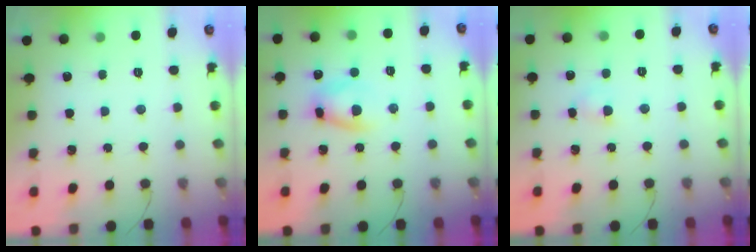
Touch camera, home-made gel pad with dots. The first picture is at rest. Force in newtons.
{"total": 8.0, "press": 7.8, "slide": 1.4}
{"total": 2.4, "press": 2.3, "slide": 0.9}